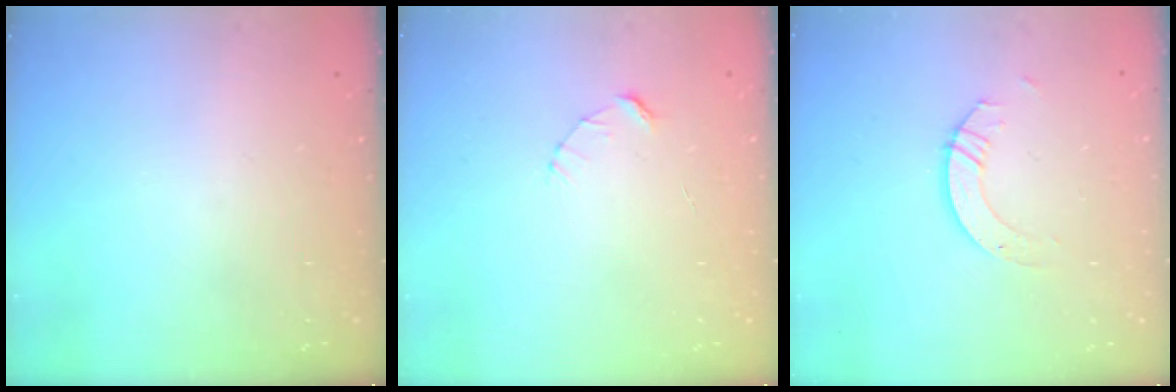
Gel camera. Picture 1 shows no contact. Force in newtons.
{"total": 2.7, "press": 2.7, "slide": 0.3}
{"total": 4.0, "press": 4.0, "slide": 0.3}